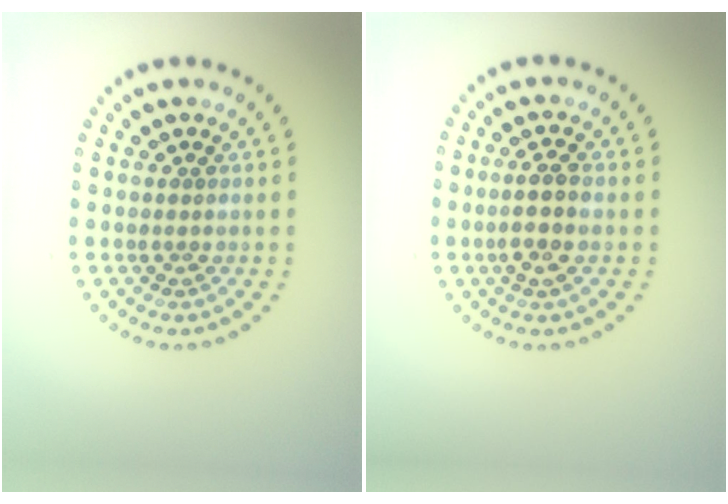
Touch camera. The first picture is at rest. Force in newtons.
{"total": 2.6, "press": 2.4, "slide": 1.0}